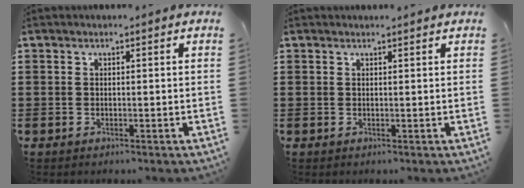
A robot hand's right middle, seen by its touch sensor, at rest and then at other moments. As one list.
[{"total": 0.6, "force": [0.6, 0.0, 0.0], "torque": [-0.002, -0.003, 0.012]}]